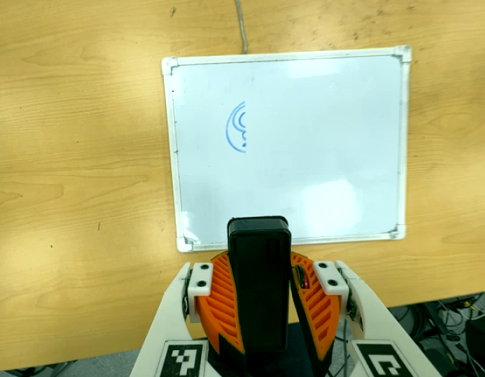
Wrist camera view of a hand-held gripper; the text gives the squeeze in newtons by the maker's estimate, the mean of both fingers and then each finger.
{"total": 10.6, "left": 9.6, "right": 11.5}